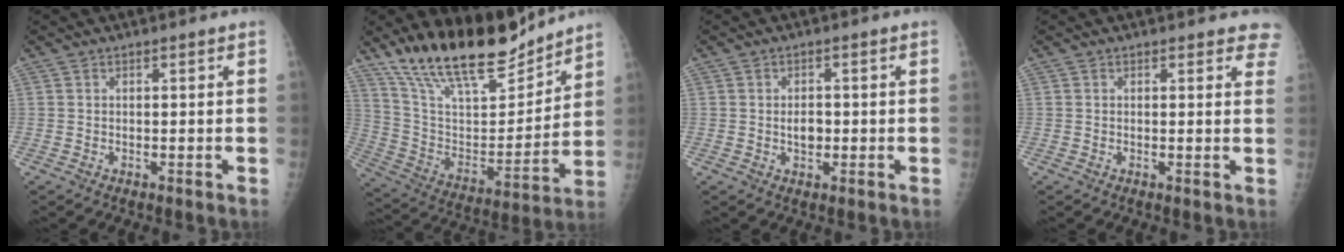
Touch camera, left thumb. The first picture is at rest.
{"total": 21.6, "force": [17.8, 6.8, 10.1], "torque": [-0.139, -0.094, 0.315]}
{"total": 2.7, "force": [-0.3, 1.8, 2.0], "torque": [-0.021, 0.002, -0.003]}
{"total": 3.7, "force": [3.3, 1.6, 0.9], "torque": [0.024, -0.013, 0.015]}